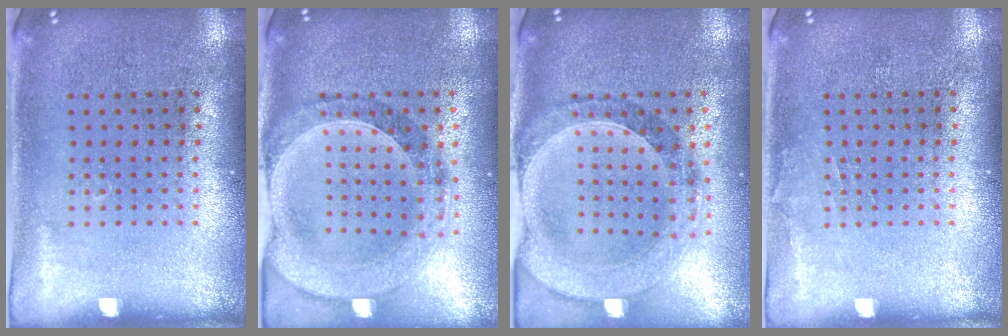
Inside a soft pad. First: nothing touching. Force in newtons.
{"total": 1.5, "press": 1.4, "slide": 0.4}
{"total": 1.4, "press": 1.4, "slide": 0.3}
{"total": 0.6, "press": 0.6, "slide": 0.1}